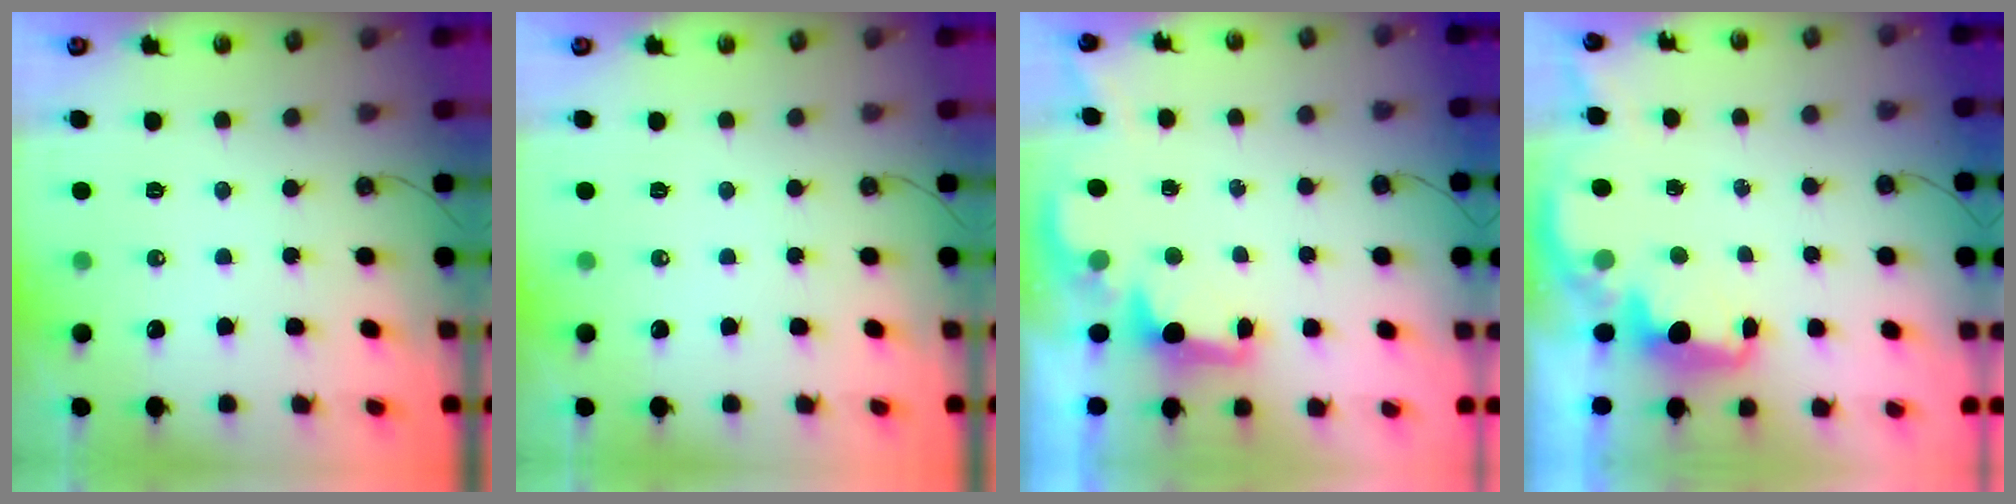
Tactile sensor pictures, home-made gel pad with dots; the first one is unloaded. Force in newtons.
{"total": 0.0}
{"total": 2.1, "press": 1.9, "slide": 0.8}
{"total": 2.1, "press": 2.0, "slide": 0.8}